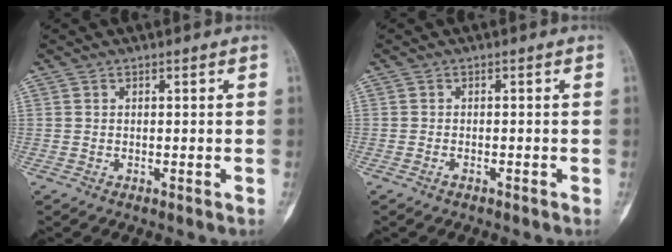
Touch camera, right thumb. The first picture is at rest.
{"total": 0.6, "force": [-0.4, 0.2, 0.4], "torque": [-0.010, 0.004, -0.006]}